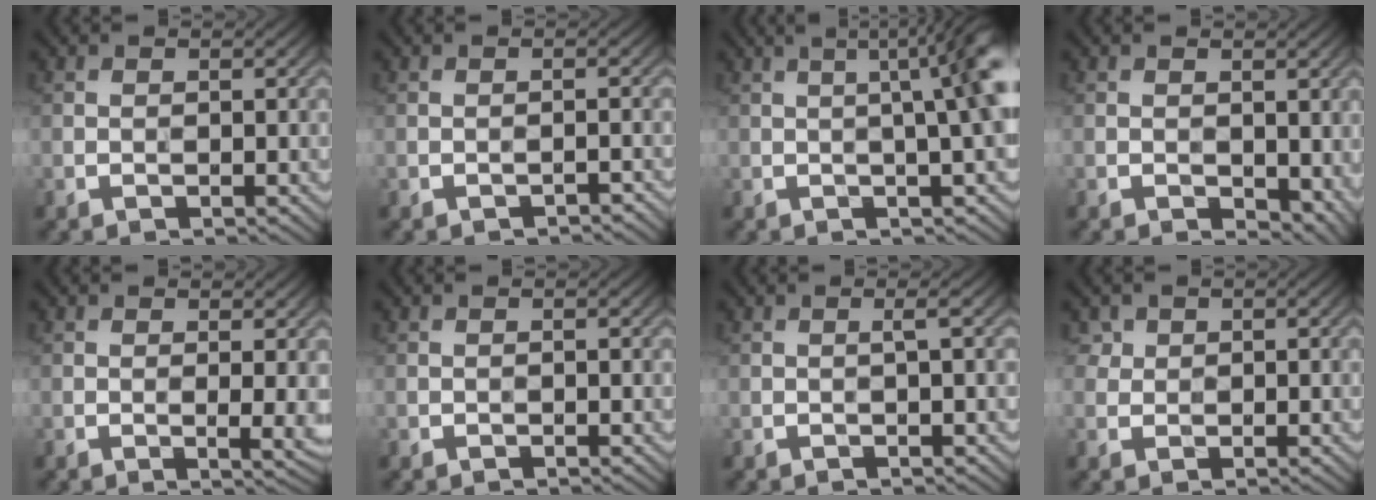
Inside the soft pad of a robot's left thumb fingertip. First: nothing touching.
{"total": 1.0, "force": [-0.9, 0.0, 0.4], "torque": [-0.007, 0.006, -0.014]}
{"total": 8.8, "force": [1.5, 2.2, 8.4], "torque": [-0.064, 0.051, 0.001]}
{"total": 2.5, "force": [0.2, 1.6, 2.0], "torque": [-0.034, -0.007, 0.006]}
{"total": 2.3, "force": [0.5, 0.1, 2.3], "torque": [-0.042, -0.001, 0.008]}
{"total": 0.0}
{"total": 1.1, "force": [0.1, -0.2, 1.1], "torque": [-0.016, 0.012, -0.002]}
{"total": 2.5, "force": [1.3, 2.0, 0.6], "torque": [-0.025, 0.001, 0.028]}